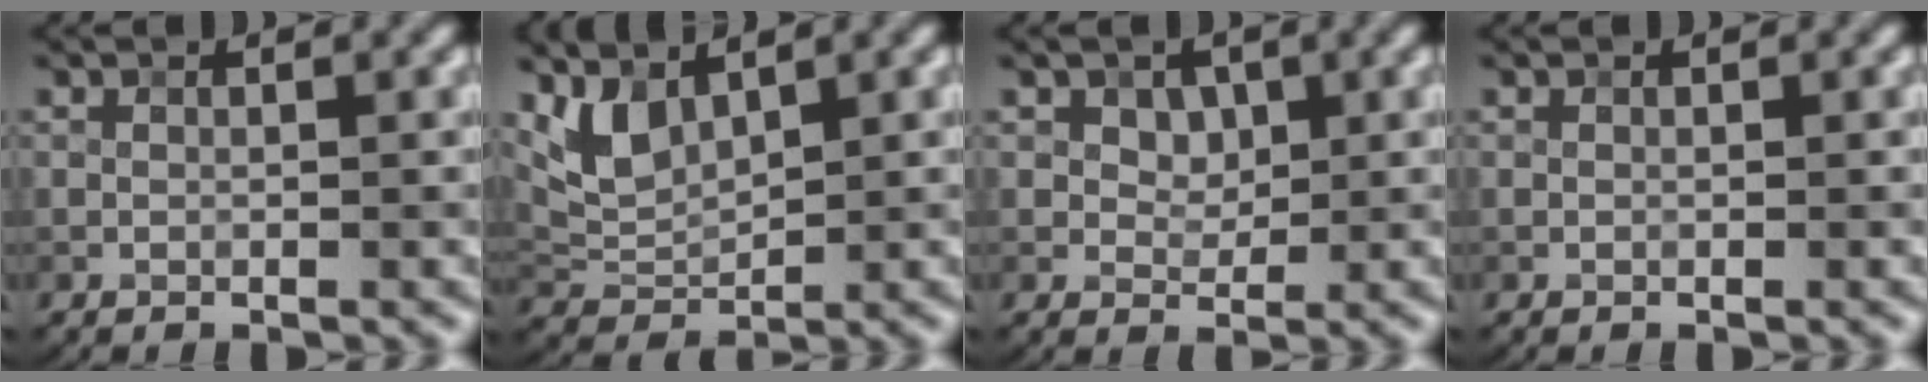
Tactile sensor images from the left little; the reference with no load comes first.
{"total": 3.3, "force": [2.0, 1.6, 2.1], "torque": [-0.051, -0.008, 0.046]}
{"total": 2.0, "force": [0.8, 1.5, 1.0], "torque": [-0.015, -0.010, 0.017]}
{"total": 0.0}